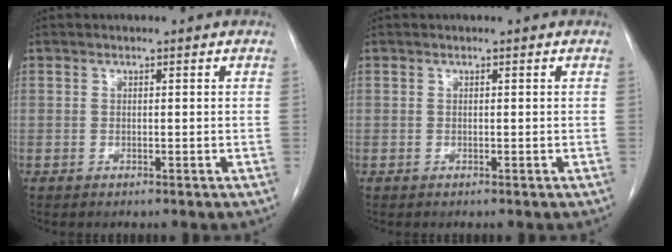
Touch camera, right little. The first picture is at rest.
{"total": 0.0}